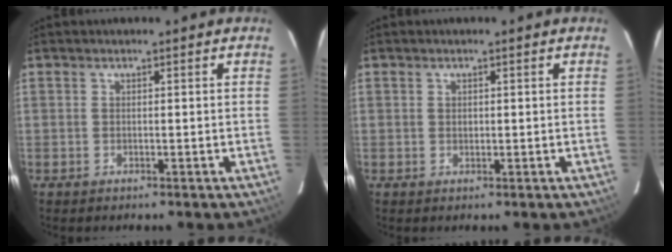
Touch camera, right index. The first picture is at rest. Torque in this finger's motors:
{"motor_torque": [0.13, 0.00, 0.12, 0.02]}